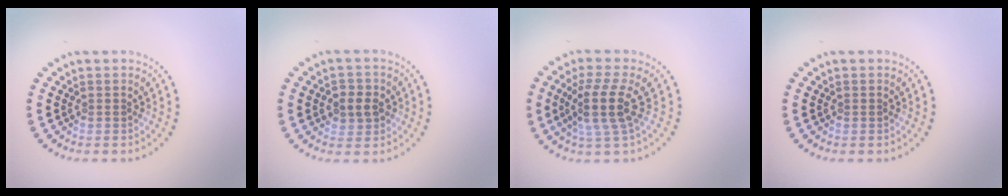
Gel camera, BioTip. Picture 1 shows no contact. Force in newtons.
{"total": 2.2, "press": 2.2, "slide": 0.5}
{"total": 3.8, "press": 2.9, "slide": 2.4}
{"total": 0.0}